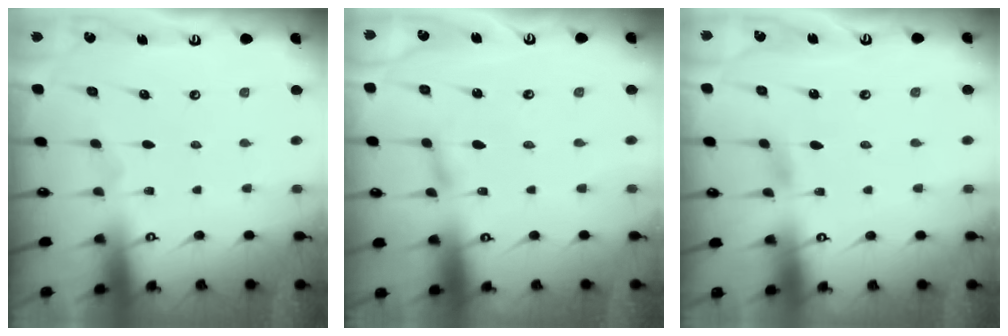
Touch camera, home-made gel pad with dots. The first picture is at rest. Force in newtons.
{"total": 2.0, "press": 2.0, "slide": 0.2}
{"total": 2.6, "press": 2.5, "slide": 0.3}